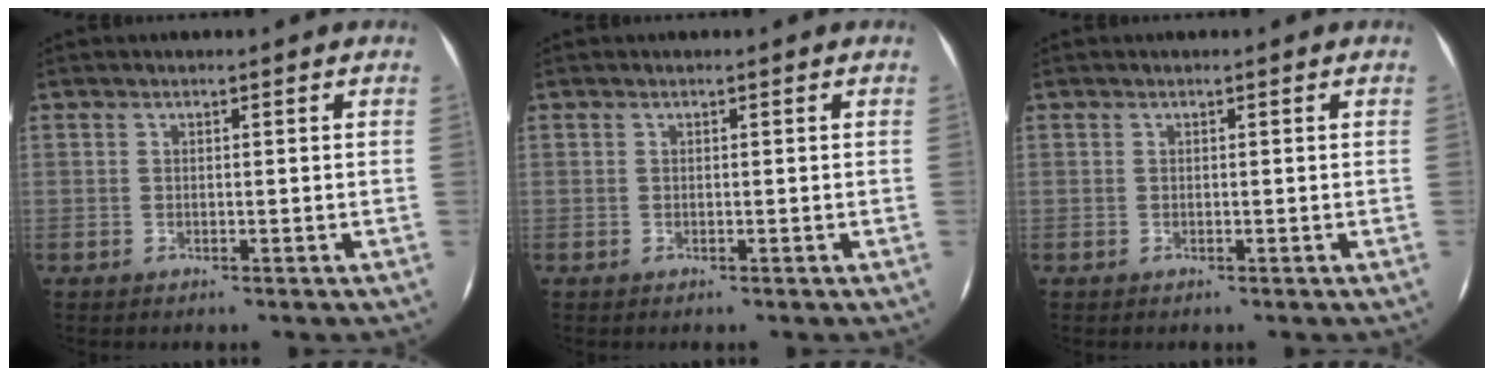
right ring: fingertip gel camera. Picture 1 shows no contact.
{"total": 0.0}
{"total": 0.0}